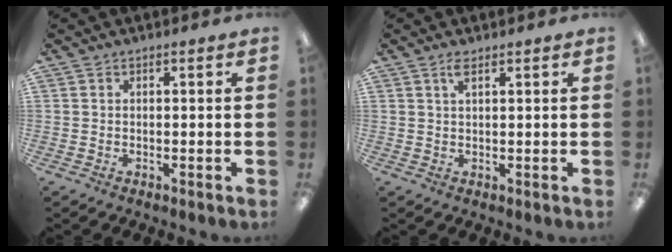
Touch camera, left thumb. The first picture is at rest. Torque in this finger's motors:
{"motor_torque": [-0.07, -0.05, -0.33, 0.00, 0.00]}